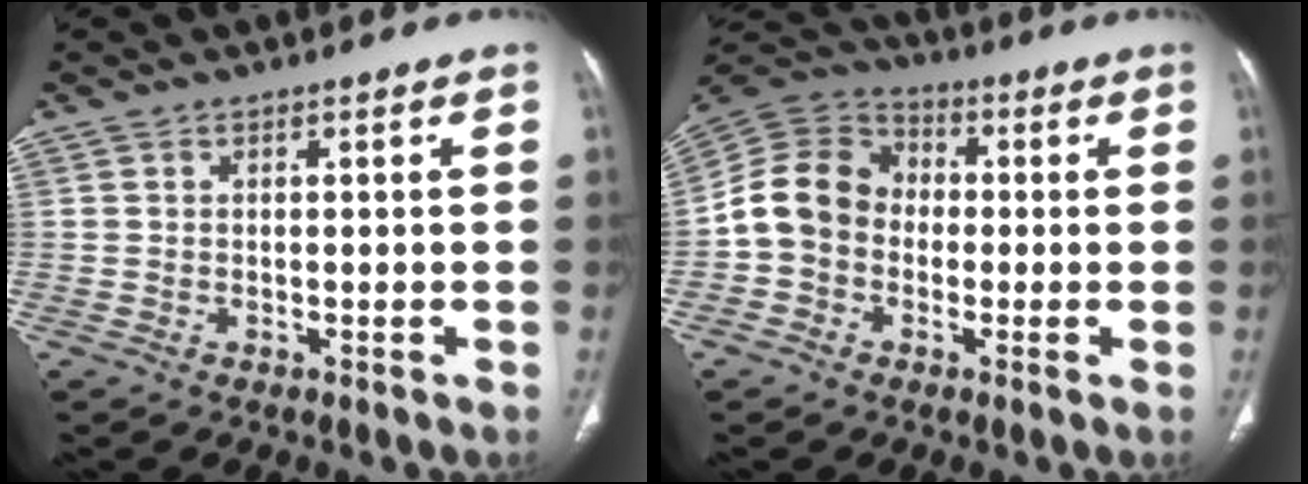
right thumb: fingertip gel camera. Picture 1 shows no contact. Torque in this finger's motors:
{"motor_torque": [0.17, 0.08, 0.84, -0.74, 0.11]}